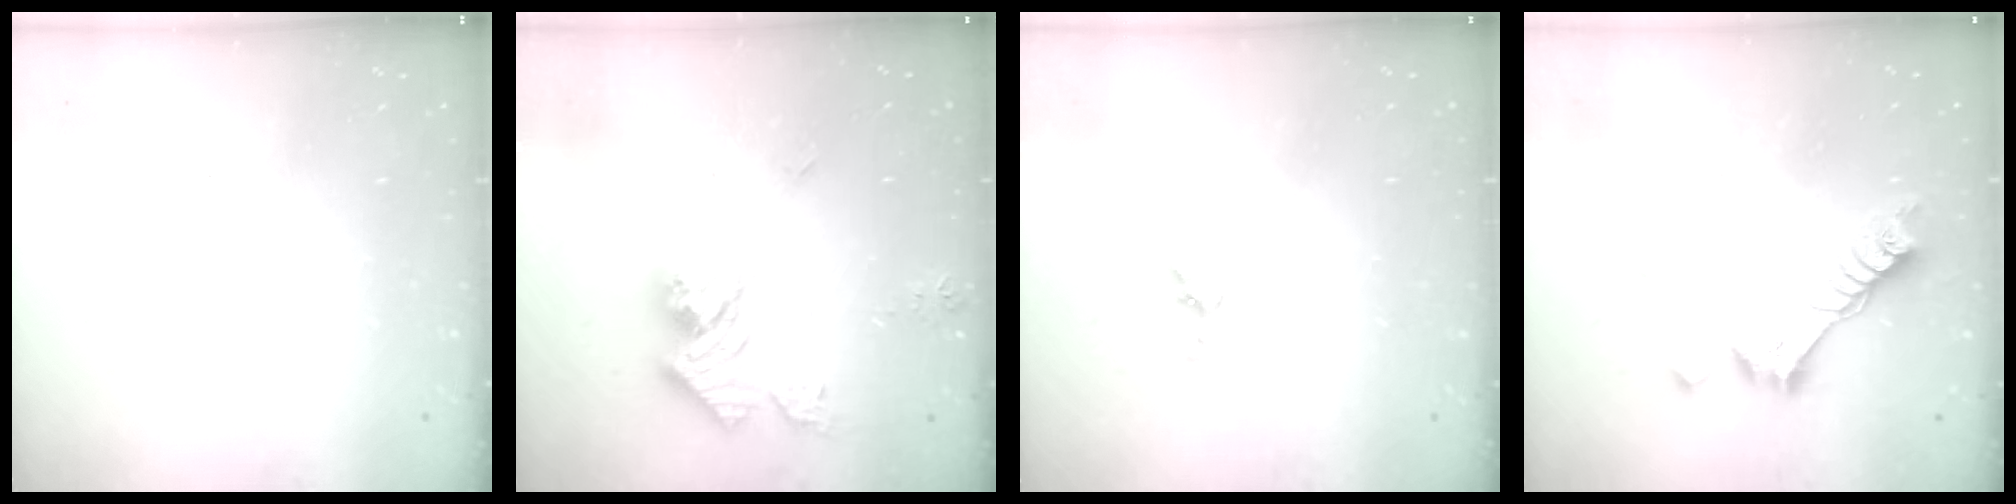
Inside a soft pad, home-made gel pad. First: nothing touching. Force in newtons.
{"total": 14.8, "press": 14.7, "slide": 1.6}
{"total": 3.9, "press": 3.9, "slide": 0.5}
{"total": 9.8, "press": 9.7, "slide": 1.1}